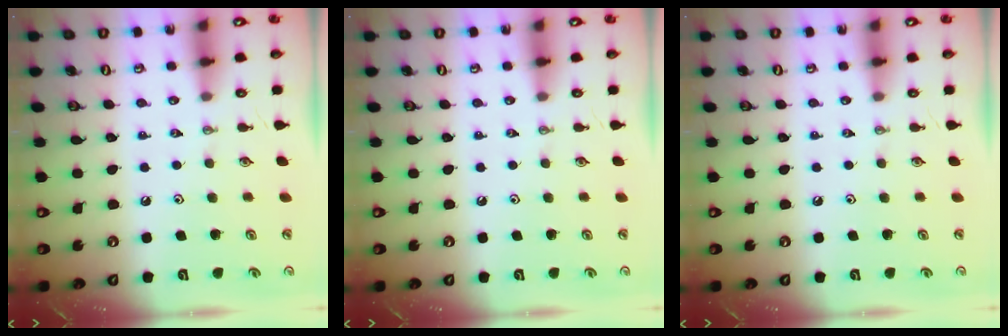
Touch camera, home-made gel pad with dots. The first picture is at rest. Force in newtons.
{"total": 0.0}
{"total": 0.0}